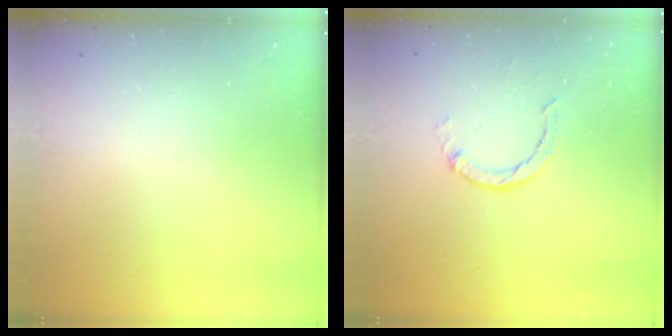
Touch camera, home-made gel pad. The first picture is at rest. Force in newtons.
{"total": 1.8, "press": 1.8, "slide": 0.2}